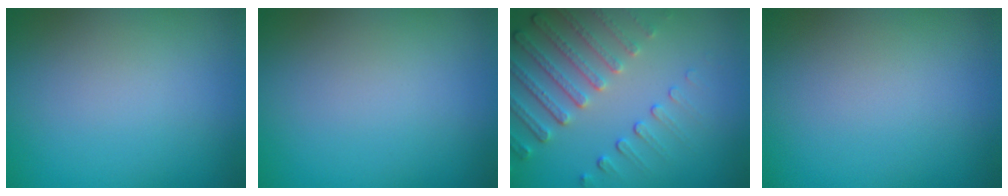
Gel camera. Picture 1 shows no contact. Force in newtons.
{"total": 0.0}
{"total": 5.0, "press": 3.8, "slide": 3.3}
{"total": 0.0}